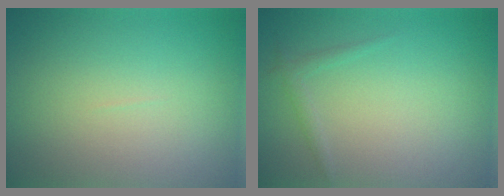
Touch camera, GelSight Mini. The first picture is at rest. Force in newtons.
{"total": 0.9, "press": 0.9, "slide": 0.1}